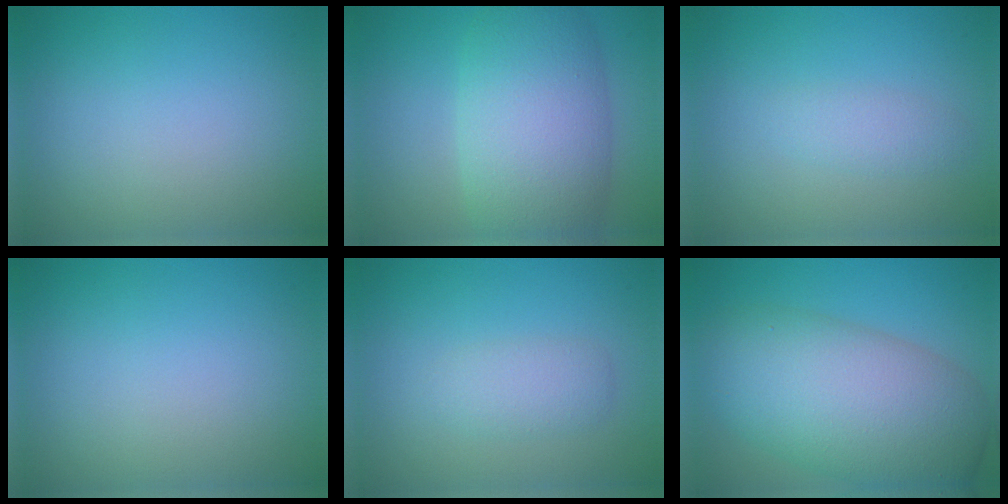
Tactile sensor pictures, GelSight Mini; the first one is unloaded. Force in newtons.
{"total": 9.1, "press": 9.1, "slide": 0.3}
{"total": 1.4, "press": 1.4, "slide": 0.1}
{"total": 0.0}
{"total": 2.0, "press": 2.0, "slide": 0.2}
{"total": 11.1, "press": 11.1, "slide": 0.3}